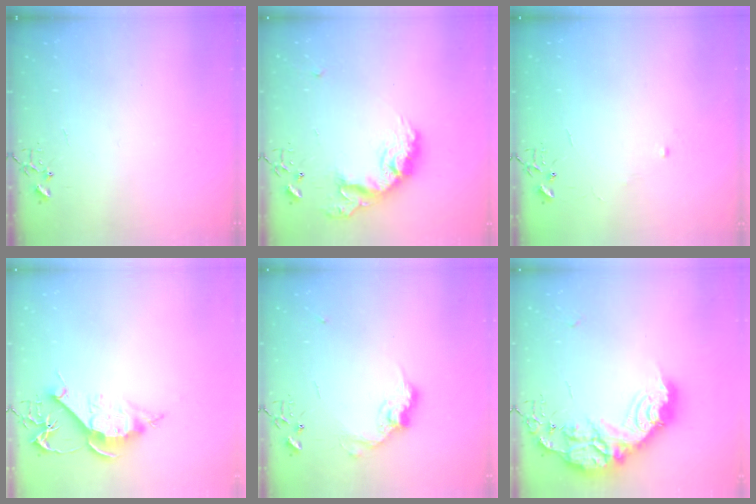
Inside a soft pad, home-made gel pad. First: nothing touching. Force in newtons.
{"total": 17.2, "press": 17.2, "slide": 1.2}
{"total": 4.4, "press": 4.4, "slide": 0.6}
{"total": 10.6, "press": 10.6, "slide": 0.4}
{"total": 11.8, "press": 11.8, "slide": 0.6}
{"total": 24.7, "press": 24.6, "slide": 2.0}